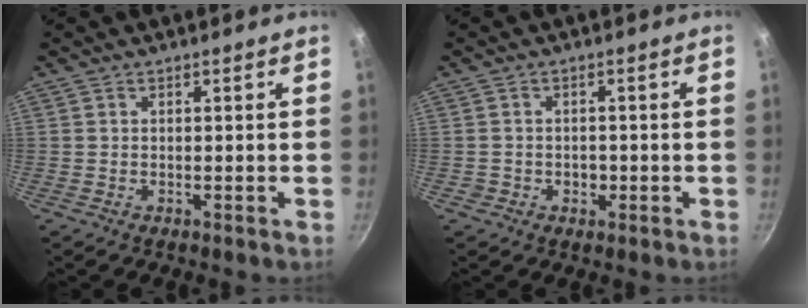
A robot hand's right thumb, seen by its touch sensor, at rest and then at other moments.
{"total": 2.3, "force": [-0.7, 2.0, 0.9], "torque": [-0.003, 0.010, -0.006]}